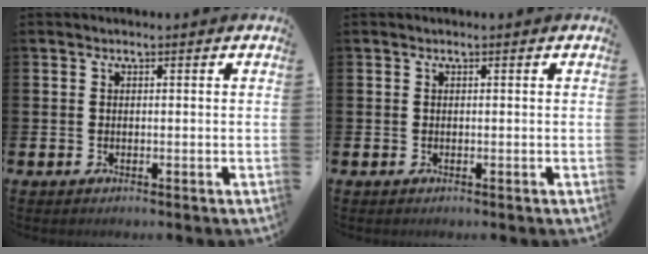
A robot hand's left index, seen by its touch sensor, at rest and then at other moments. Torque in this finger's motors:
{"motor_torque": [0.00, 0.00, 0.00, 0.00]}